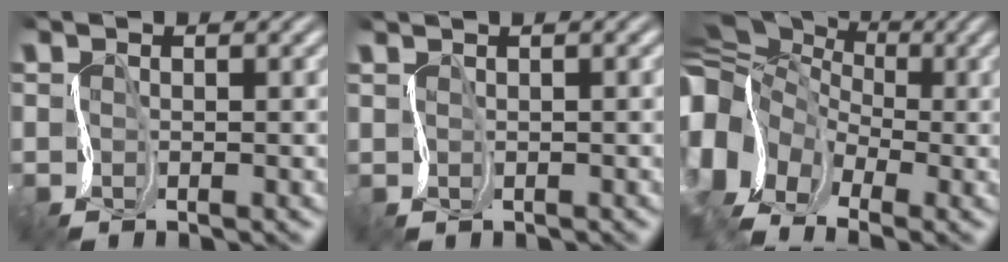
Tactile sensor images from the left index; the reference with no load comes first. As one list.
[{"total": 0.8, "force": [0.8, 0.0, -0.1], "torque": [0.009, 0.003, 0.004]}, {"total": 14.5, "force": [-3.6, 11.2, 8.4], "torque": [-0.191, 0.006, -0.047]}]